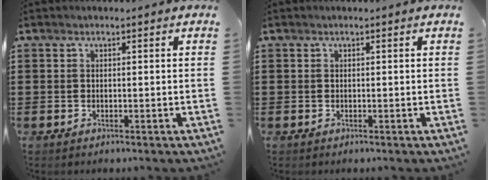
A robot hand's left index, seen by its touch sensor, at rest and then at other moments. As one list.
[{"total": 0.0}]